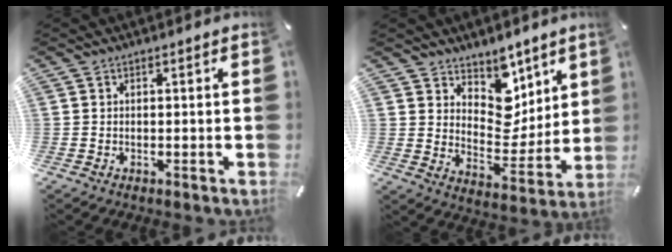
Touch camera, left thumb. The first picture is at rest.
{"total": 9.6, "force": [6.0, 7.3, 1.9], "torque": [-0.017, -0.081, 0.115]}